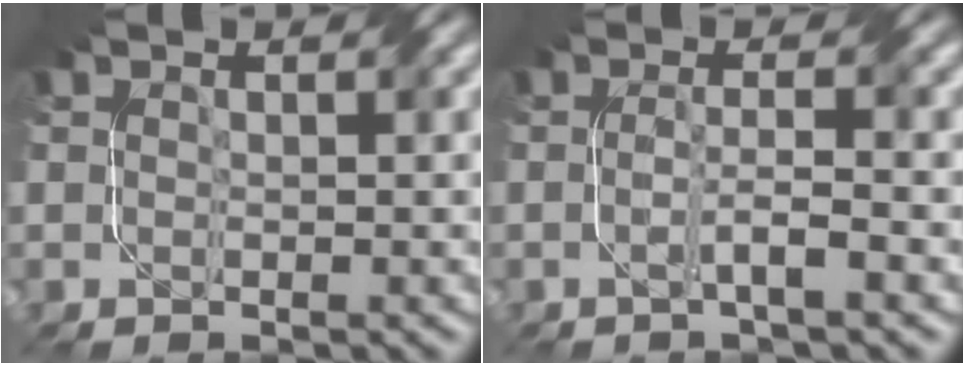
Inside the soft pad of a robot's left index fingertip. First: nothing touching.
{"total": 2.3, "force": [-0.8, 0.1, 2.2], "torque": [-0.041, 0.005, -0.019]}